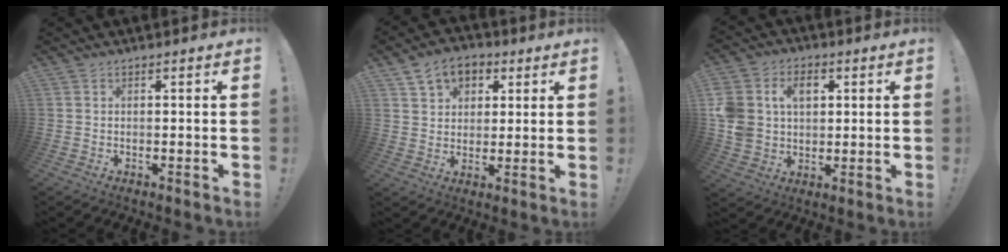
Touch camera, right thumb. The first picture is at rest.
{"total": 9.1, "force": [4.5, 7.0, 3.8], "torque": [-0.057, -0.014, 0.088]}
{"total": 12.5, "force": [3.3, 10.0, 6.7], "torque": [-0.136, -0.005, 0.067]}